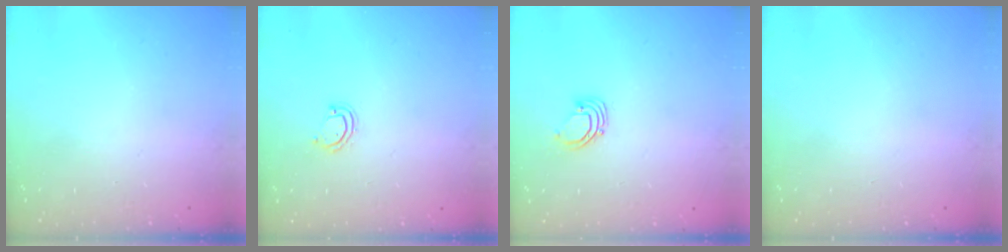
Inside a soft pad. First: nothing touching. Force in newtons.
{"total": 3.8, "press": 3.8, "slide": 0.3}
{"total": 2.7, "press": 2.7, "slide": 0.2}
{"total": 0.0}